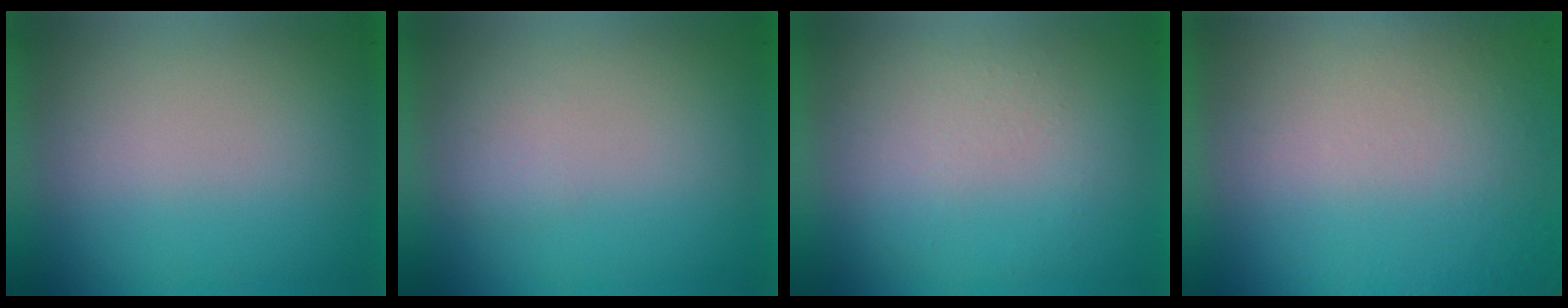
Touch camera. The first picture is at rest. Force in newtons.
{"total": 1.1}
{"total": 1.1}
{"total": 9.2}